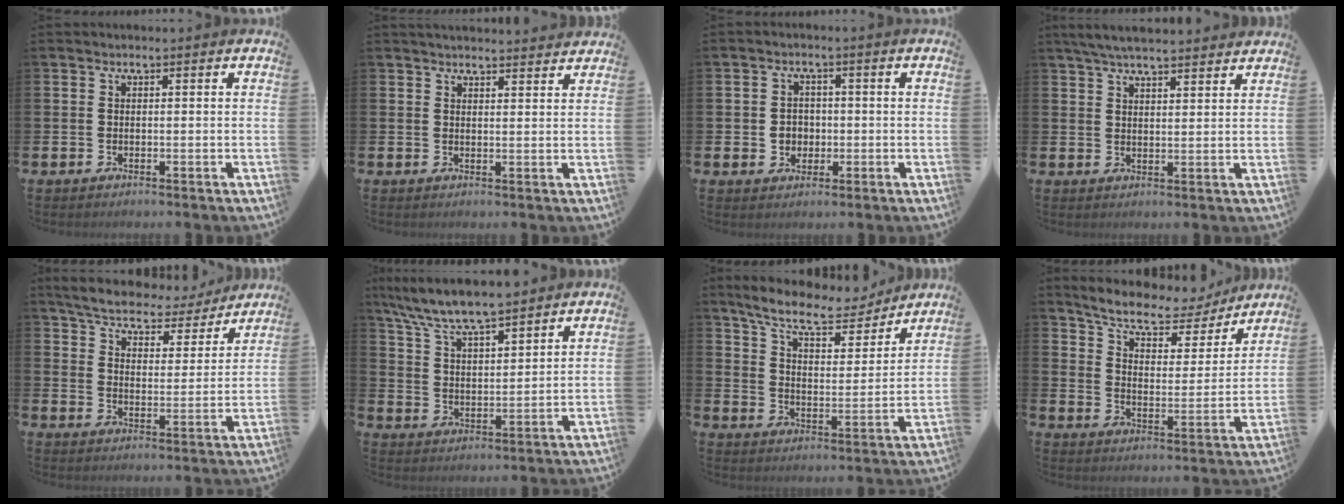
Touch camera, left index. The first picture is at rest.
{"total": 2.9, "force": [2.9, 0.3, 0.1], "torque": [0.000, -0.017, 0.051]}
{"total": 2.8, "force": [-0.2, 2.6, 0.9], "torque": [-0.013, 0.003, -0.012]}
{"total": 5.0, "force": [4.7, 0.5, 1.4], "torque": [-0.039, -0.013, 0.087]}
{"total": 6.2, "force": [5.9, 1.4, 1.3], "torque": [-0.048, -0.045, 0.099]}
{"total": 7.7, "force": [7.3, 0.8, 2.5], "torque": [-0.078, -0.040, 0.131]}
{"total": 9.5, "force": [8.7, 1.9, 3.4], "torque": [-0.096, -0.053, 0.150]}
{"total": 8.4, "force": [7.6, 2.6, 2.5], "torque": [-0.070, -0.056, 0.128]}